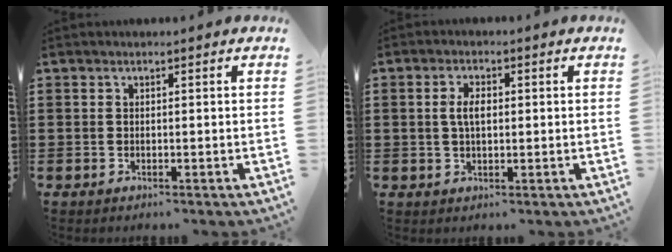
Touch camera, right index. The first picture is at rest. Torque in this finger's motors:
{"motor_torque": [0.13, -0.03, 0.08, 0.05]}